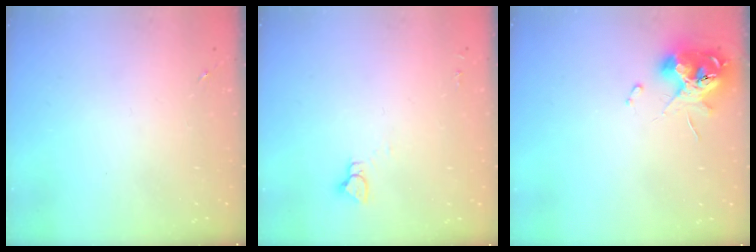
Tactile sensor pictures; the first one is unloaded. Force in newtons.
{"total": 3.3, "press": 3.3, "slide": 0.2}
{"total": 11.8, "press": 11.7, "slide": 1.4}